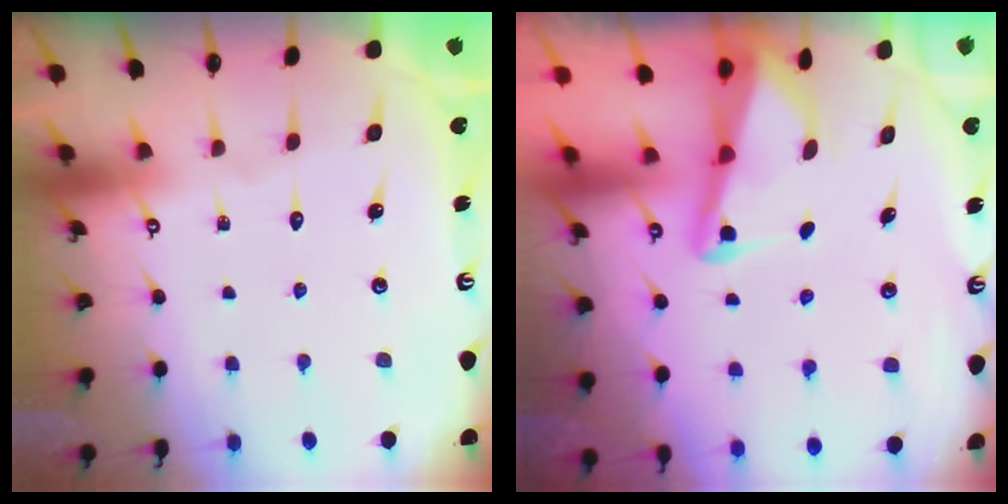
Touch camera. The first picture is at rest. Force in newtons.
{"total": 2.3, "press": 2.2, "slide": 0.2}